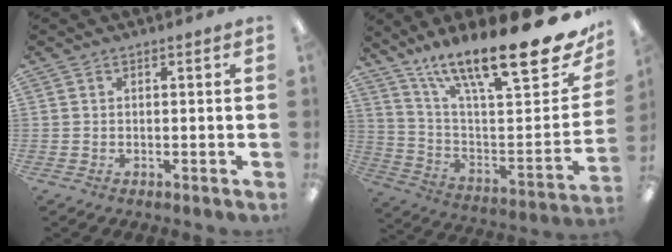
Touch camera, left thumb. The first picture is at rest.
{"total": 22.7, "force": [16.2, 4.2, 15.4], "torque": [-0.229, -0.123, 0.259]}